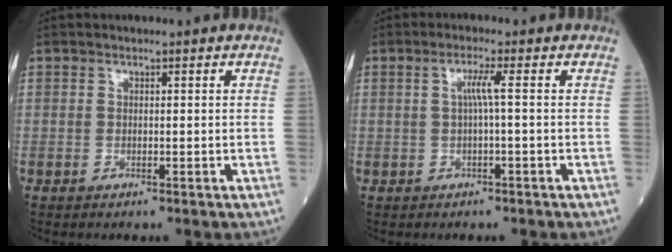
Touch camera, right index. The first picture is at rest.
{"total": 2.4, "force": [0.1, -0.5, 2.3], "torque": [-0.046, 0.003, 0.002]}